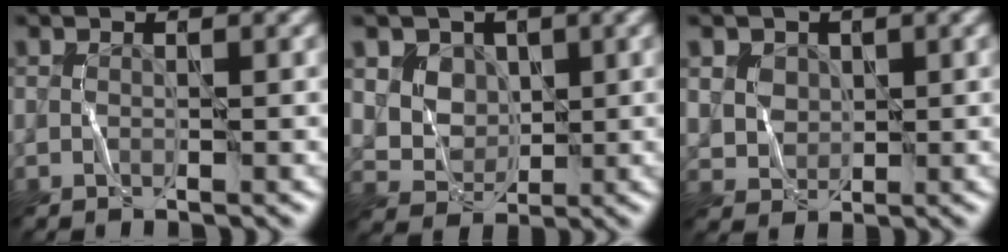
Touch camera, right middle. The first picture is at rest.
{"total": 4.3, "force": [2.4, 3.3, 1.1], "torque": [-0.041, 0.010, 0.046]}
{"total": 1.7, "force": [1.0, 1.3, -0.3], "torque": [-0.003, -0.001, 0.026]}